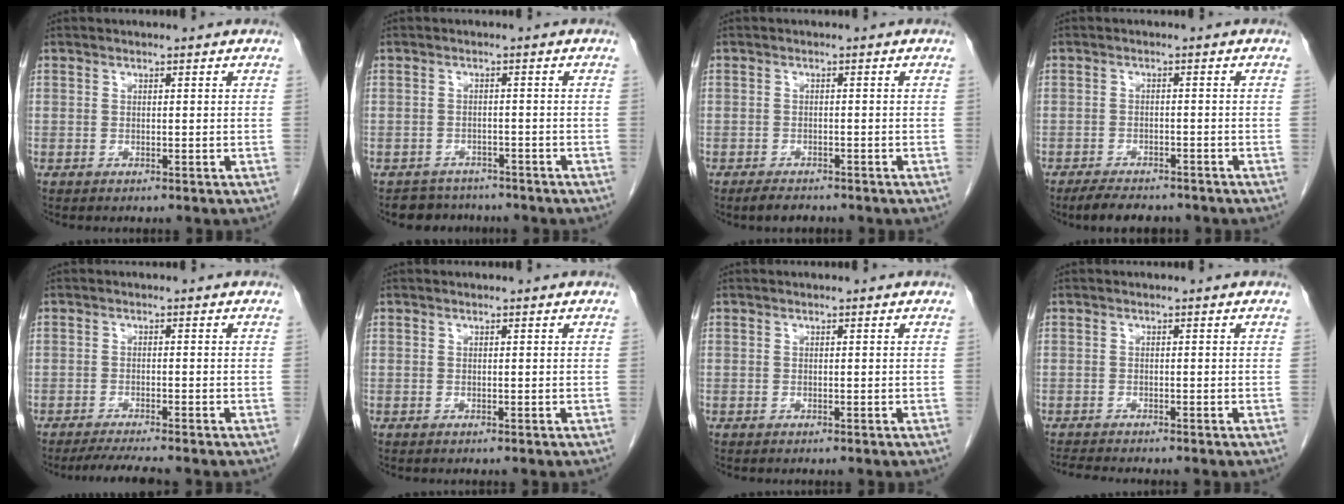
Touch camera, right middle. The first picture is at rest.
{"total": 4.2, "force": [-3.7, 1.9, -0.5], "torque": [0.007, 0.004, -0.057]}
{"total": 2.4, "force": [-2.0, 0.9, 1.0], "torque": [-0.024, -0.004, -0.029]}
{"total": 6.5, "force": [-5.5, 2.1, 2.7], "torque": [-0.043, -0.008, -0.081]}
{"total": 4.2, "force": [-3.8, -0.3, 1.9], "torque": [-0.035, -0.016, -0.063]}
{"total": 0.0}
{"total": 0.0}
{"total": 2.8, "force": [-2.7, -0.1, 0.9], "torque": [-0.017, -0.013, -0.046]}